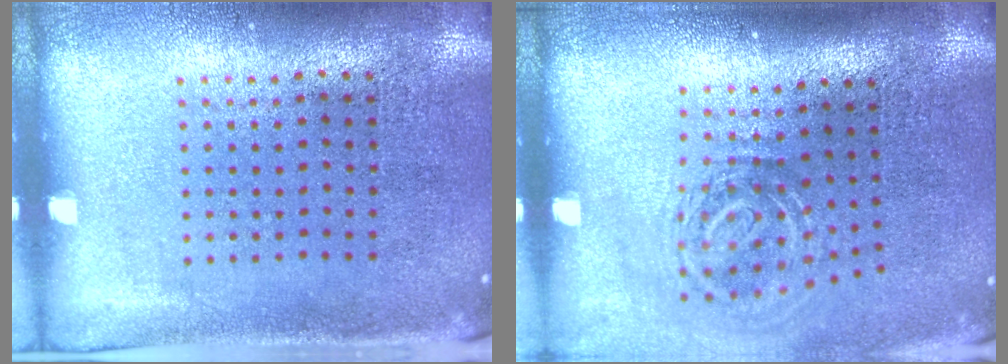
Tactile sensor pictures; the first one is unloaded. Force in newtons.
{"total": 1.9, "press": 1.2, "slide": 1.4}